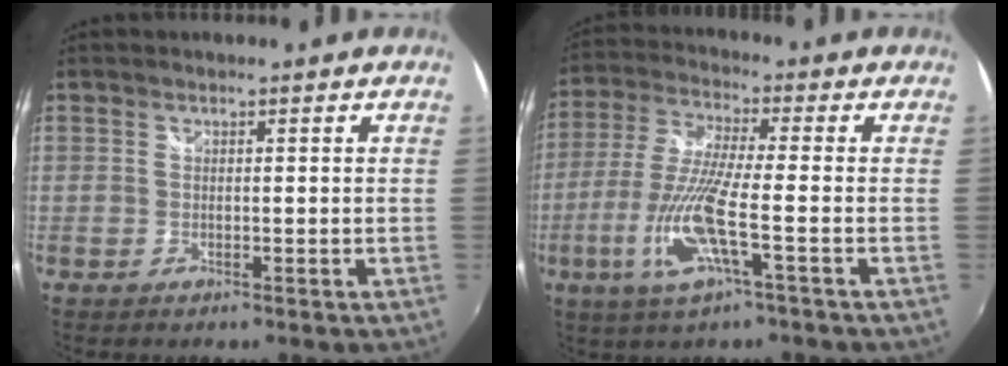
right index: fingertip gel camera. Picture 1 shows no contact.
{"total": 12.2, "force": [-4.1, 1.3, 11.4], "torque": [-0.251, -0.013, -0.079]}